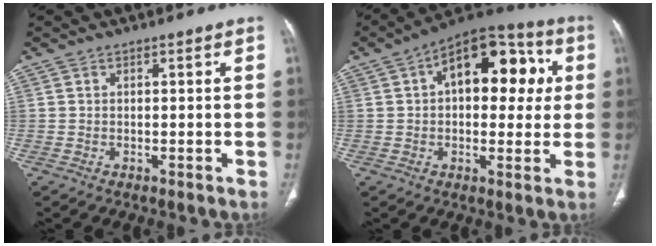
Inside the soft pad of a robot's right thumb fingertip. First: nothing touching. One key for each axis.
{"total": 18.3, "fx": 4.0, "fy": 10.4, "fz": 14.5, "tx": -0.153, "ty": 0.028, "tz": 0.048}